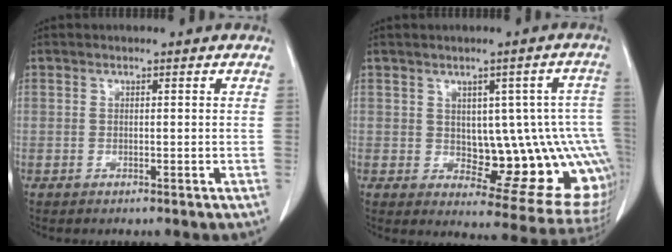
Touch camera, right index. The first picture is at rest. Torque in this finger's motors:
{"motor_torque": [0.51, 0.42, 0.20, 0.02]}